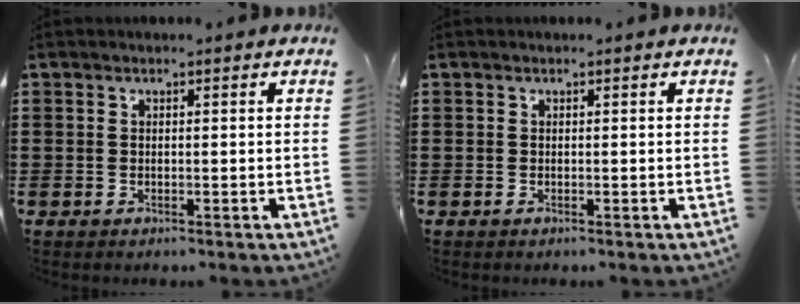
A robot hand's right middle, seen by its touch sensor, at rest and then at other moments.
{"total": 0.0}